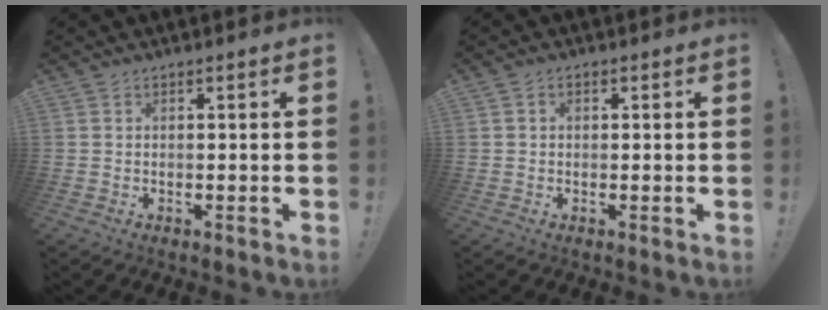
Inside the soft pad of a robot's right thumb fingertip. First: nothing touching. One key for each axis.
{"total": 1.2, "fx": 0.0, "fy": 1.0, "fz": 0.6, "tx": -0.005, "ty": 0.001, "tz": -0.002}